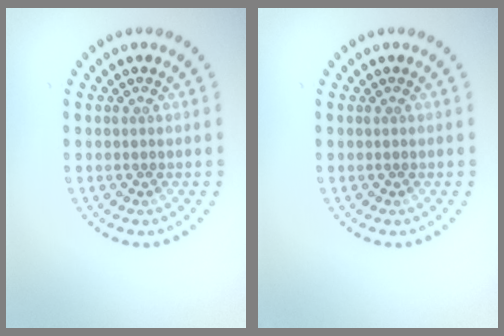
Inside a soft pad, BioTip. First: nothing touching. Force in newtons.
{"total": 0.0}